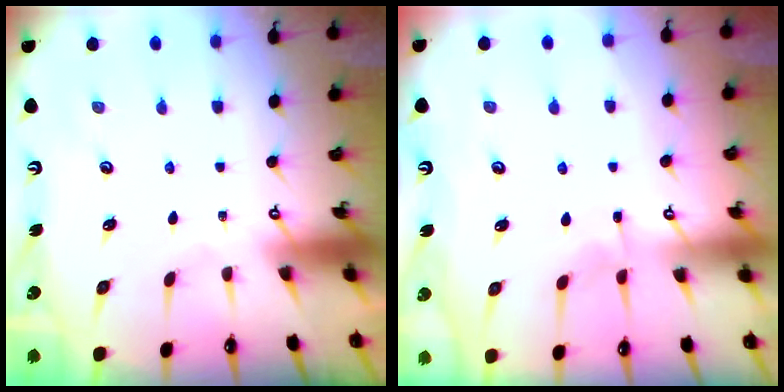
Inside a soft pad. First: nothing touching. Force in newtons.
{"total": 5.5, "press": 5.5, "slide": 0.7}